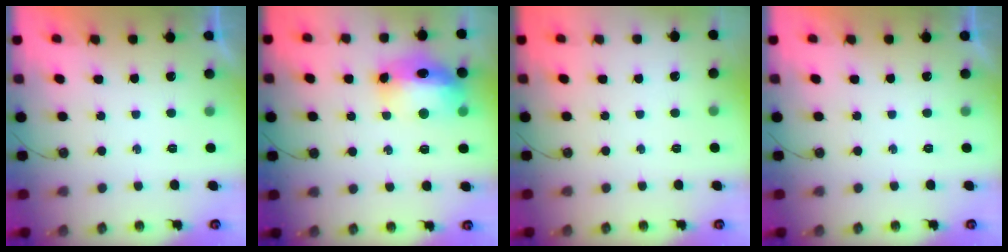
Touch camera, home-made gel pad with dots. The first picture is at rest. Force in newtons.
{"total": 14.4, "press": 14.3, "slide": 1.3}
{"total": 0.0}
{"total": 0.0}